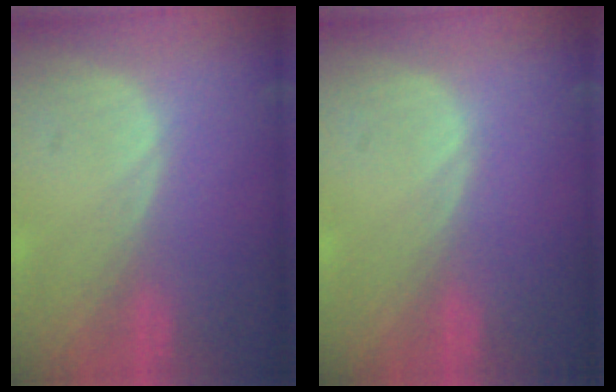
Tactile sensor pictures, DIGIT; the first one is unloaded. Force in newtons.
{"total": 0.0}